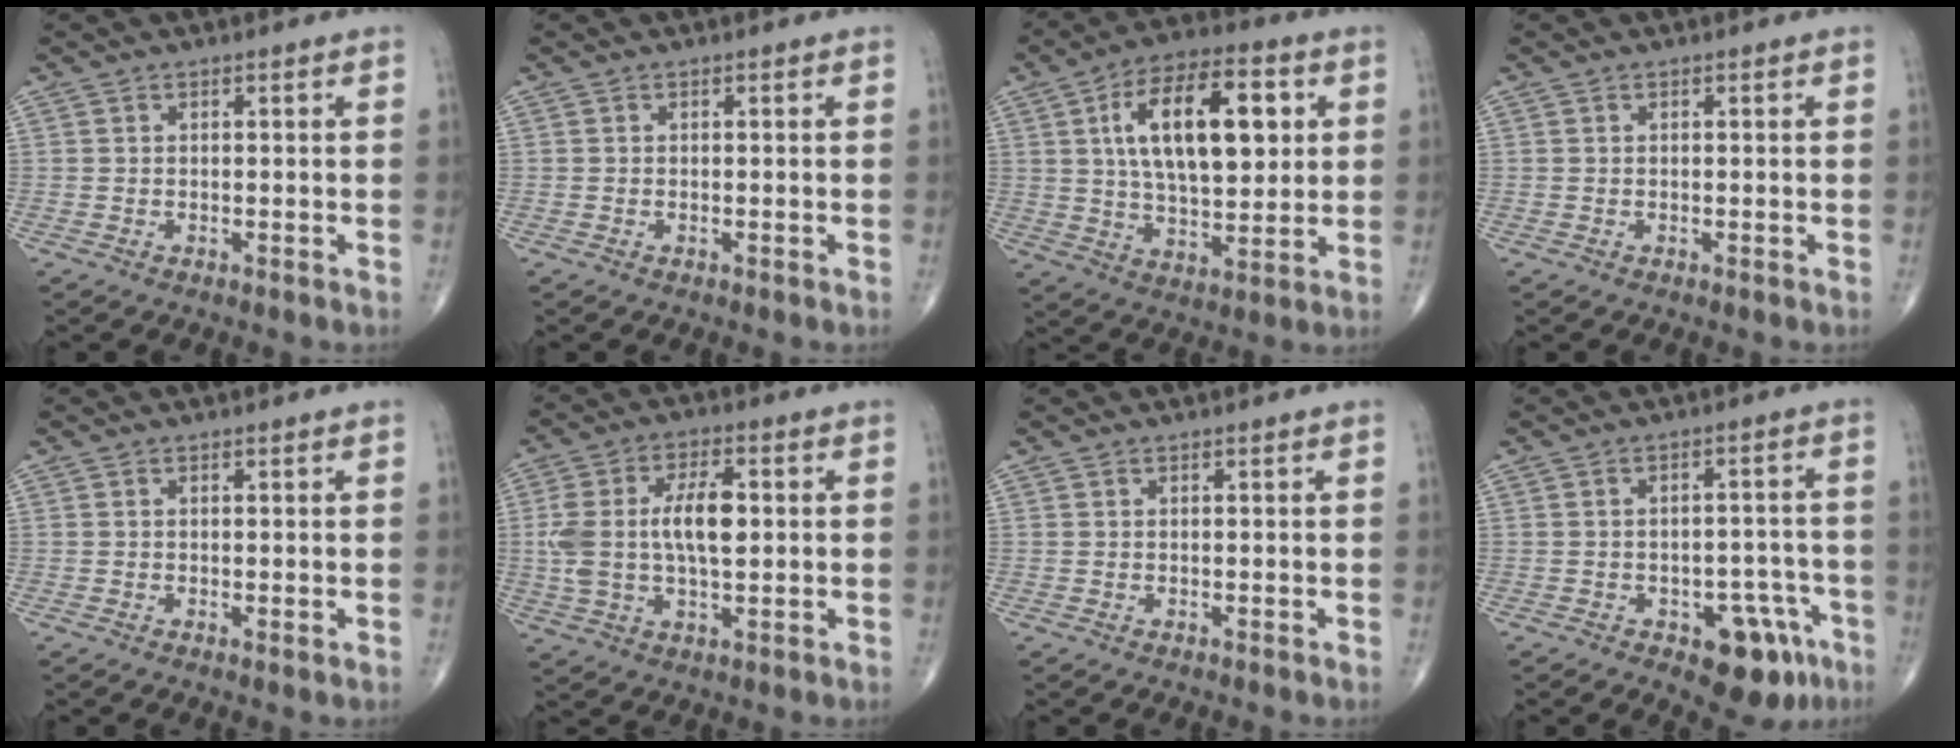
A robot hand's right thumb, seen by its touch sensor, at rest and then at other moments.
{"total": 0.0}
{"total": 19.4, "force": [4.8, 9.2, 16.4], "torque": [-0.242, -0.001, 0.078]}
{"total": 0.0}
{"total": 0.6, "force": [0.0, 0.1, 0.5], "torque": [-0.013, -0.004, -0.002]}
{"total": 12.4, "force": [1.1, 6.0, 10.8], "torque": [-0.209, 0.014, 0.022]}
{"total": 0.0}
{"total": 8.3, "force": [-4.3, 4.7, 5.3], "torque": [-0.032, 0.030, -0.048]}